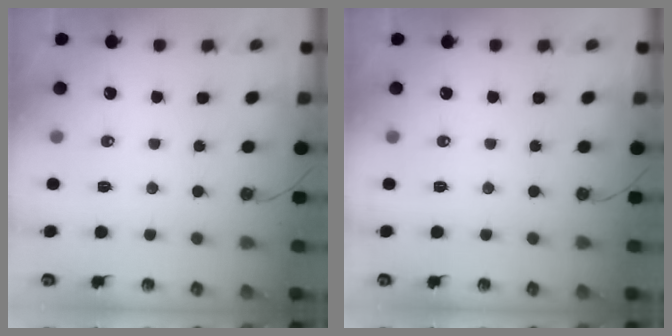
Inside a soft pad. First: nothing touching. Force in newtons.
{"total": 0.0}